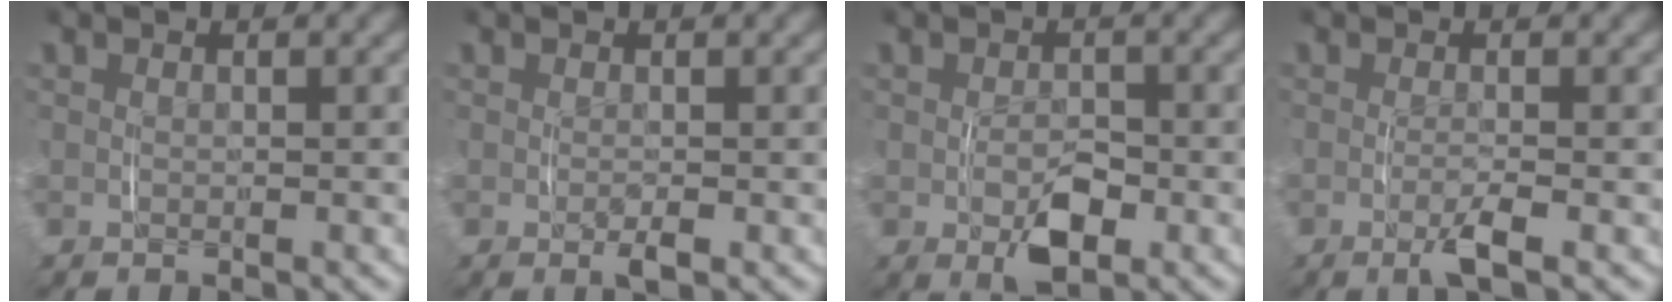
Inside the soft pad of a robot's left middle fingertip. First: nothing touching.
{"total": 1.0, "force": [-0.4, 0.2, 0.9], "torque": [-0.019, -0.002, -0.006]}
{"total": 3.5, "force": [-1.1, 2.0, 2.6], "torque": [-0.047, -0.014, -0.014]}
{"total": 2.0, "force": [-0.9, 0.2, 1.8], "torque": [-0.038, -0.008, -0.013]}